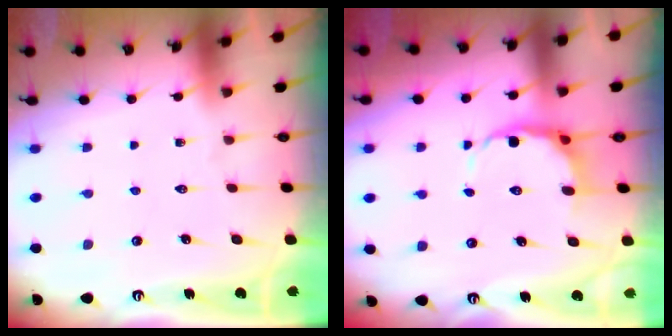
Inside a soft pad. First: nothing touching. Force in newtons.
{"total": 7.2, "press": 6.8, "slide": 2.3}